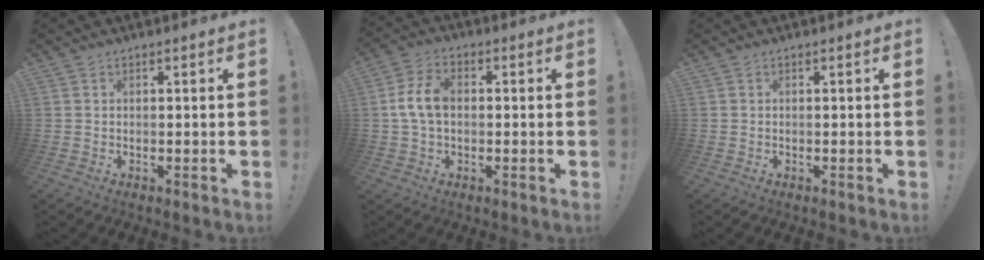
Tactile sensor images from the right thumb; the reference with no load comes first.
{"total": 8.7, "force": [0.3, 5.6, 6.7], "torque": [-0.135, 0.012, 0.009]}
{"total": 0.0}